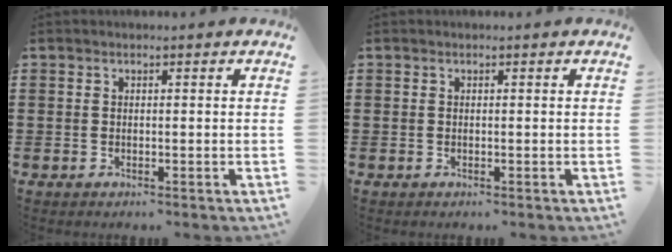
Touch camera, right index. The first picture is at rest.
{"total": 0.0}